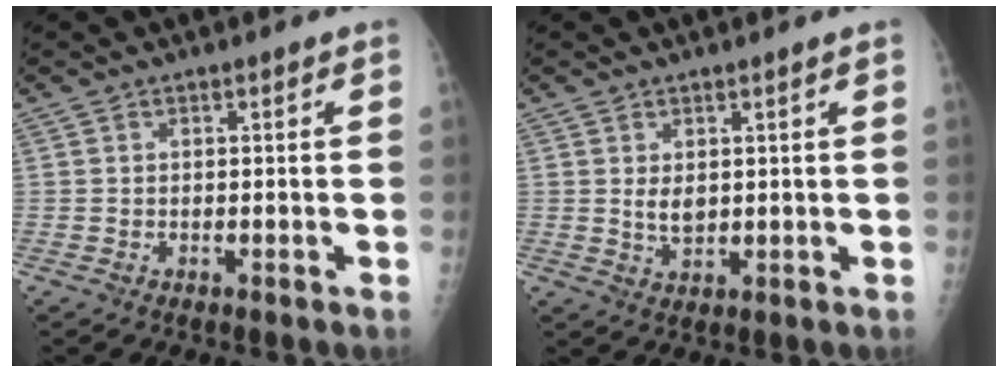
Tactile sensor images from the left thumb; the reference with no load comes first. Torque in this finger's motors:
{"motor_torque": [0.33, 0.48, 0.73, -0.07, 0.03]}